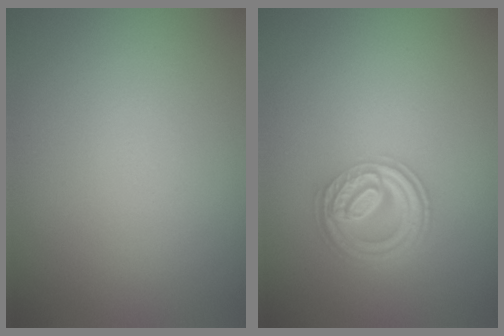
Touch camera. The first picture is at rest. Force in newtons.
{"total": 4.6, "press": 3.4, "slide": 3.0}